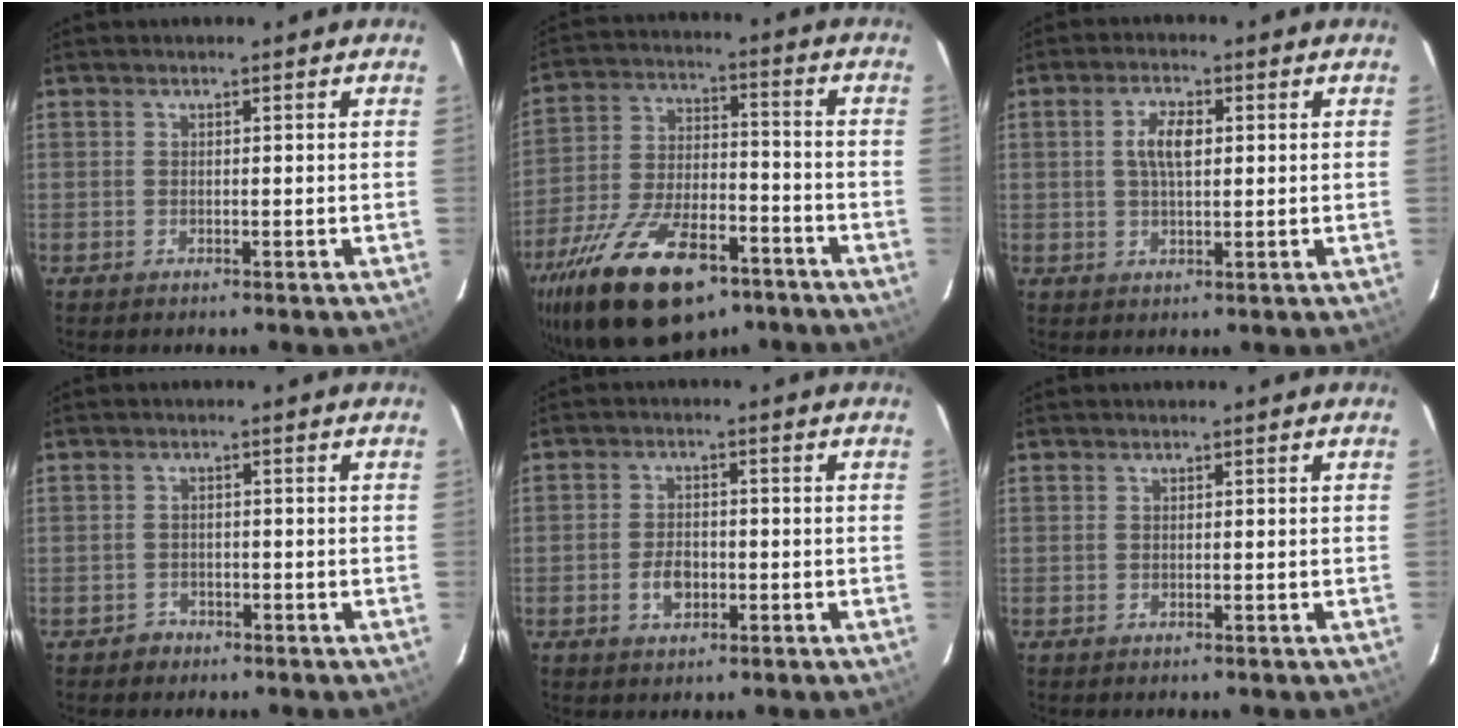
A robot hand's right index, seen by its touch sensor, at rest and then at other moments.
{"total": 24.3, "force": [-15.3, 11.0, 15.4], "torque": [-0.304, -0.025, -0.242]}
{"total": 4.9, "force": [0.9, 2.1, 4.3], "torque": [-0.081, 0.009, 0.018]}
{"total": 2.3, "force": [-1.5, 1.8, 0.0], "torque": [-0.005, 0.008, -0.022]}
{"total": 4.5, "force": [-1.5, 2.9, 3.1], "torque": [-0.060, 0.004, -0.023]}
{"total": 0.0}